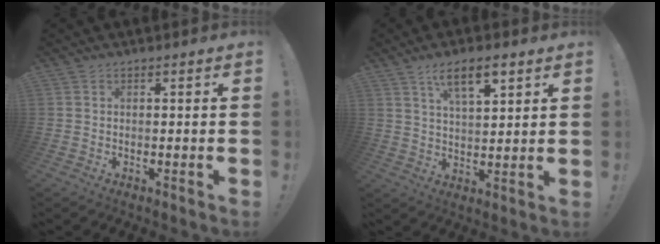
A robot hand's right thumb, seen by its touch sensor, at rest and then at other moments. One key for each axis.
{"total": 9.2, "fx": 5.5, "fy": 3.2, "fz": 6.7, "tx": -0.107, "ty": -0.018, "tz": 0.096}